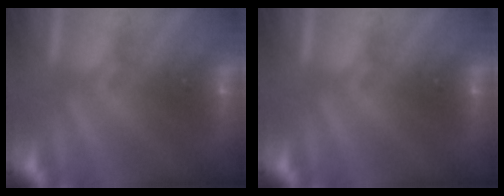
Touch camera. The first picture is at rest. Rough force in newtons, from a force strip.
{"total": 0.0}